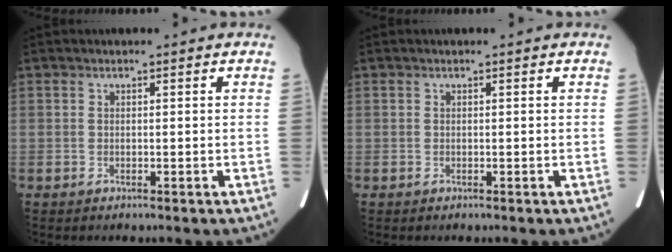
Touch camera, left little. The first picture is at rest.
{"total": 0.0}